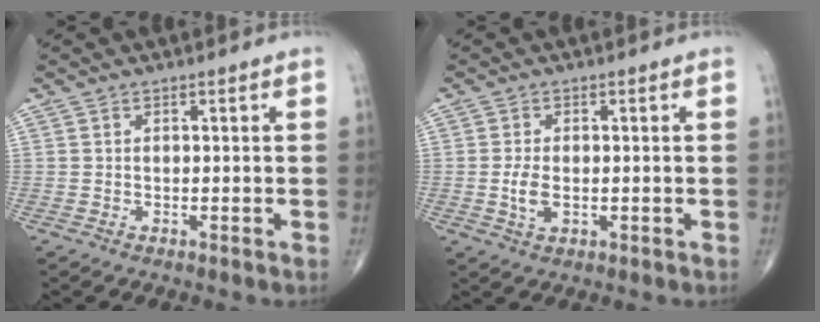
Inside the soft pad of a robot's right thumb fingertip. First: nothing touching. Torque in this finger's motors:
{"motor_torque": [0.40, -0.19, 0.49, 0.24, 0.18]}